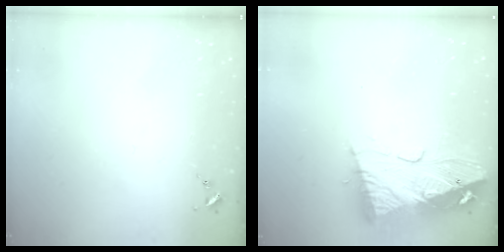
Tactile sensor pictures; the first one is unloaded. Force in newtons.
{"total": 14.6, "press": 14.5, "slide": 1.7}